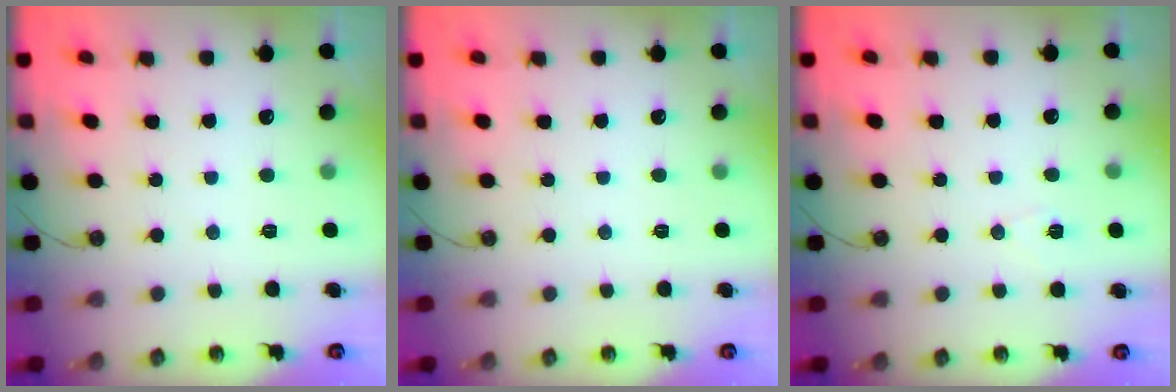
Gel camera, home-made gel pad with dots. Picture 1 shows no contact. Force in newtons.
{"total": 0.0}
{"total": 5.1, "press": 4.7, "slide": 2.0}